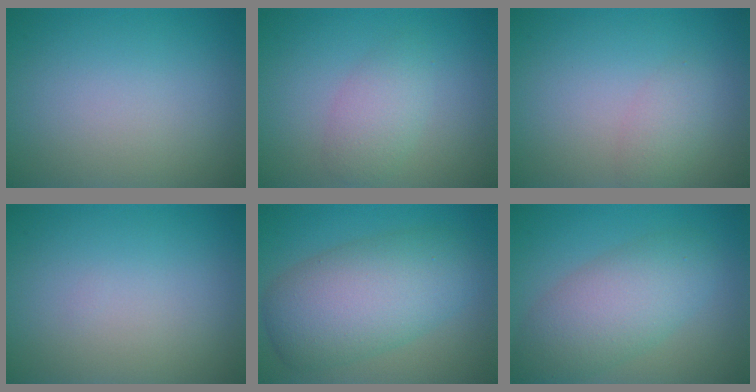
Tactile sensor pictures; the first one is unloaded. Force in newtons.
{"total": 2.6, "press": 2.6, "slide": 0.2}
{"total": 1.6, "press": 1.6, "slide": 0.1}
{"total": 0.0}
{"total": 8.3, "press": 8.3, "slide": 0.3}
{"total": 5.9, "press": 5.9, "slide": 0.1}